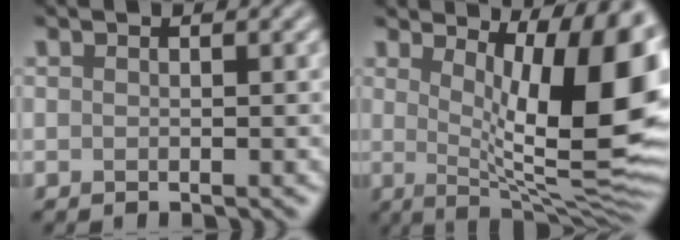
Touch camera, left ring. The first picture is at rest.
{"total": 15.2, "force": [2.8, 4.7, 14.1], "torque": [-0.161, -0.006, 0.047]}